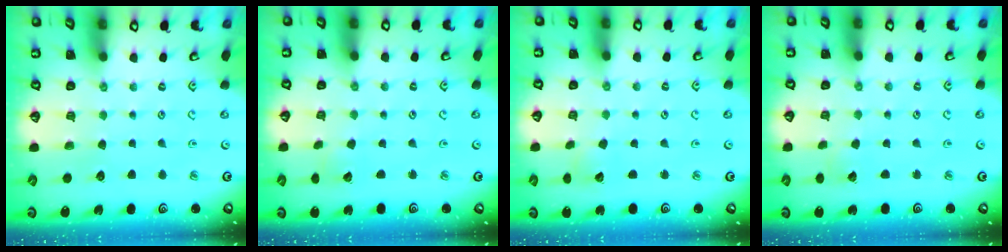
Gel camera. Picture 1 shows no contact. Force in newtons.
{"total": 2.1, "press": 2.1, "slide": 0.2}
{"total": 2.7, "press": 2.7, "slide": 0.3}
{"total": 1.7, "press": 1.7, "slide": 0.1}